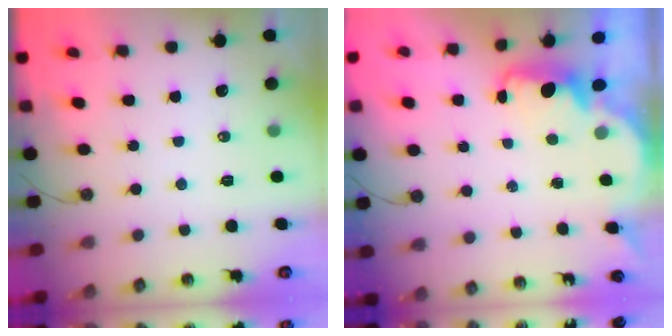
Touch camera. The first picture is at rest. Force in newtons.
{"total": 2.2, "press": 2.1, "slide": 0.6}